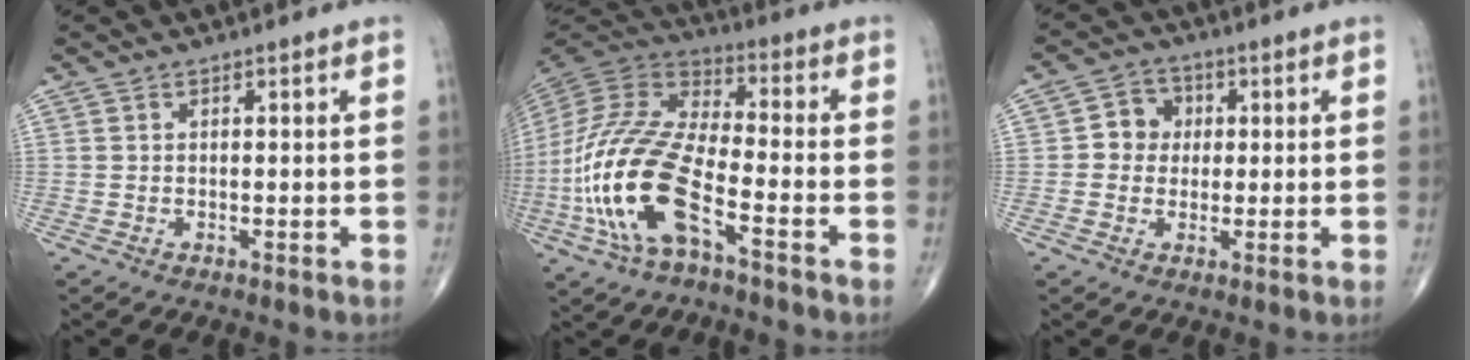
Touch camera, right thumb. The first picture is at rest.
{"total": 19.9, "force": [-7.3, 7.6, 16.9], "torque": [-0.371, 0.034, -0.139]}
{"total": 5.4, "force": [0.5, 4.9, 2.1], "torque": [-0.004, 0.008, -0.001]}